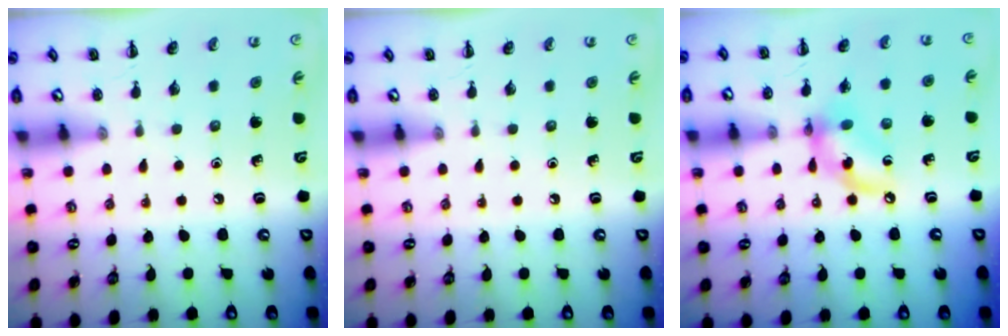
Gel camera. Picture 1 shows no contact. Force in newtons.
{"total": 0.0}
{"total": 10.9, "press": 10.6, "slide": 2.1}